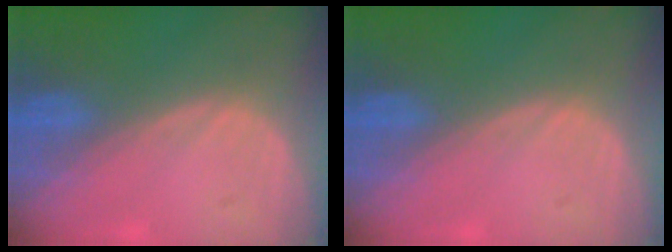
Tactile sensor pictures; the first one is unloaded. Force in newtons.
{"total": 0.0}